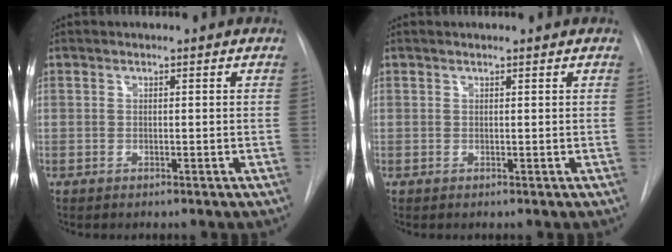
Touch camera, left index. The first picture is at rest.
{"total": 1.4, "force": [1.4, 0.1, 0.4], "torque": [-0.007, 0.017, 0.020]}